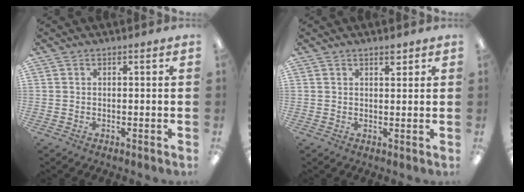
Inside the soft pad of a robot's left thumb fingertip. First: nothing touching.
{"total": 2.2, "force": [1.7, 0.5, 1.2], "torque": [-0.020, -0.004, 0.029]}